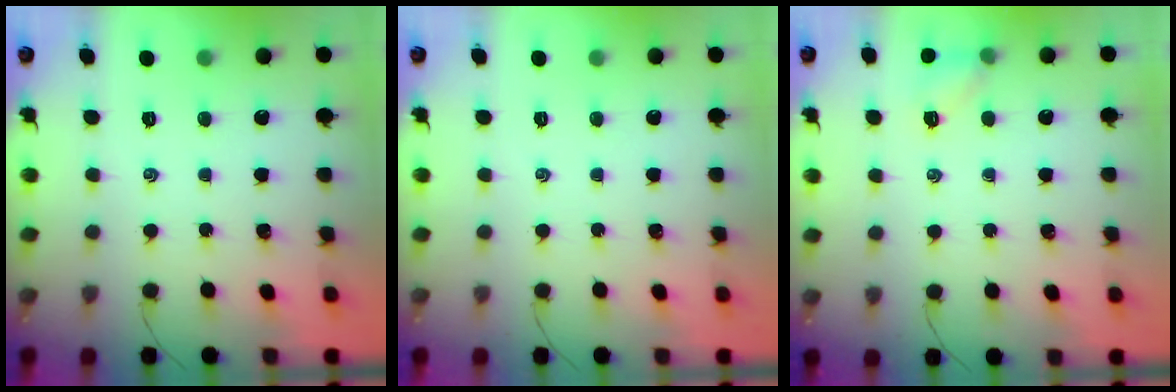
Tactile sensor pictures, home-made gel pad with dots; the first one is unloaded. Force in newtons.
{"total": 0.0}
{"total": 6.0, "press": 5.8, "slide": 1.5}